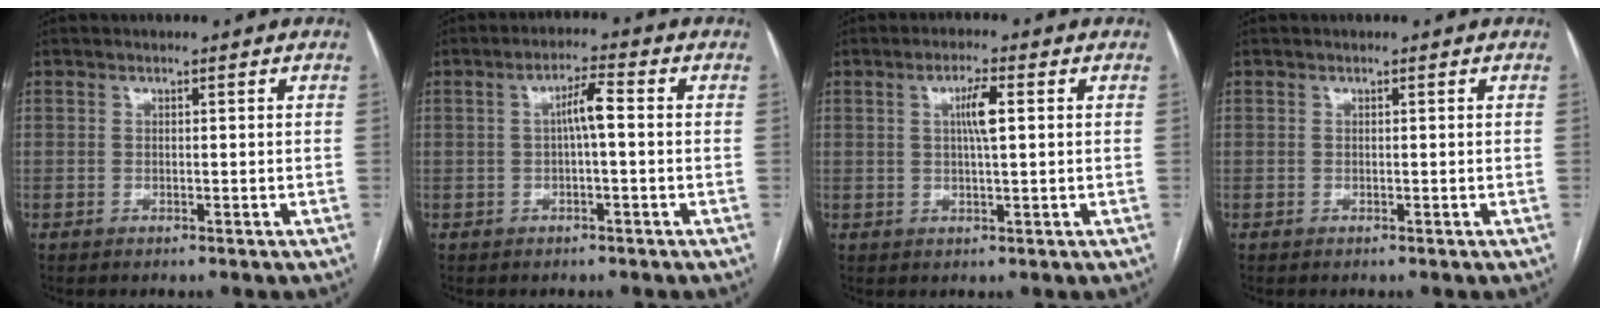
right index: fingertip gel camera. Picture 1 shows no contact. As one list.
[{"total": 3.8, "force": [0.1, 0.4, 3.8], "torque": [-0.065, 0.011, 0.002]}, {"total": 3.9, "force": [0.9, 0.3, 3.8], "torque": [-0.068, 0.003, 0.015]}, {"total": 0.0}]